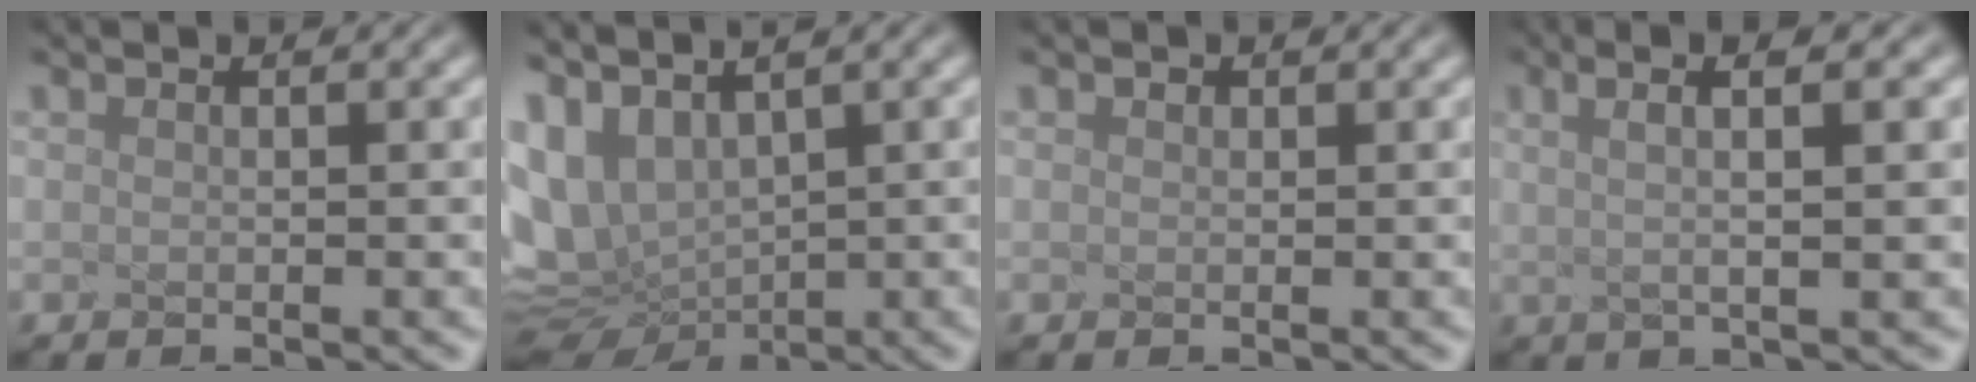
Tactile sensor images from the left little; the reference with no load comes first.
{"total": 7.0, "force": [-0.2, 3.8, 5.8], "torque": [-0.165, -0.016, 0.071]}
{"total": 1.8, "force": [-0.9, -1.0, -1.1], "torque": [-0.008, -0.005, 0.021]}
{"total": 3.0, "force": [0.3, -0.4, 3.0], "torque": [-0.082, 0.001, 0.036]}